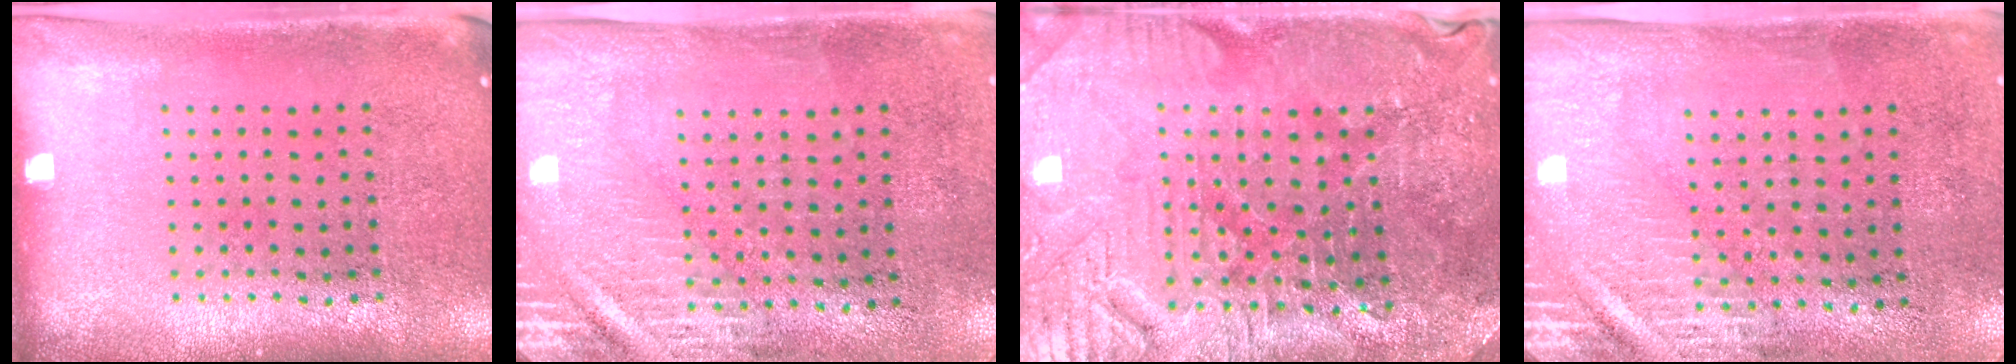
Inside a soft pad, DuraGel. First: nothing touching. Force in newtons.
{"total": 2.9, "press": 2.5, "slide": 1.5}
{"total": 3.6, "press": 3.6, "slide": 0.5}
{"total": 2.9, "press": 2.5, "slide": 1.5}